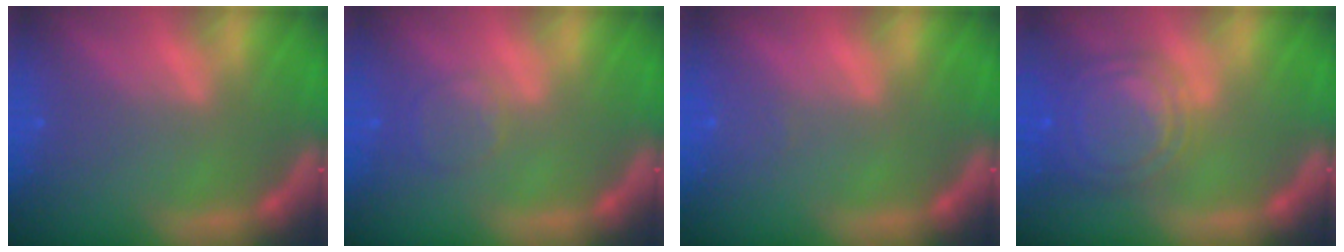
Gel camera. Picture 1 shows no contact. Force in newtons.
{"total": 2.4}
{"total": 1.0}
{"total": 8.0}